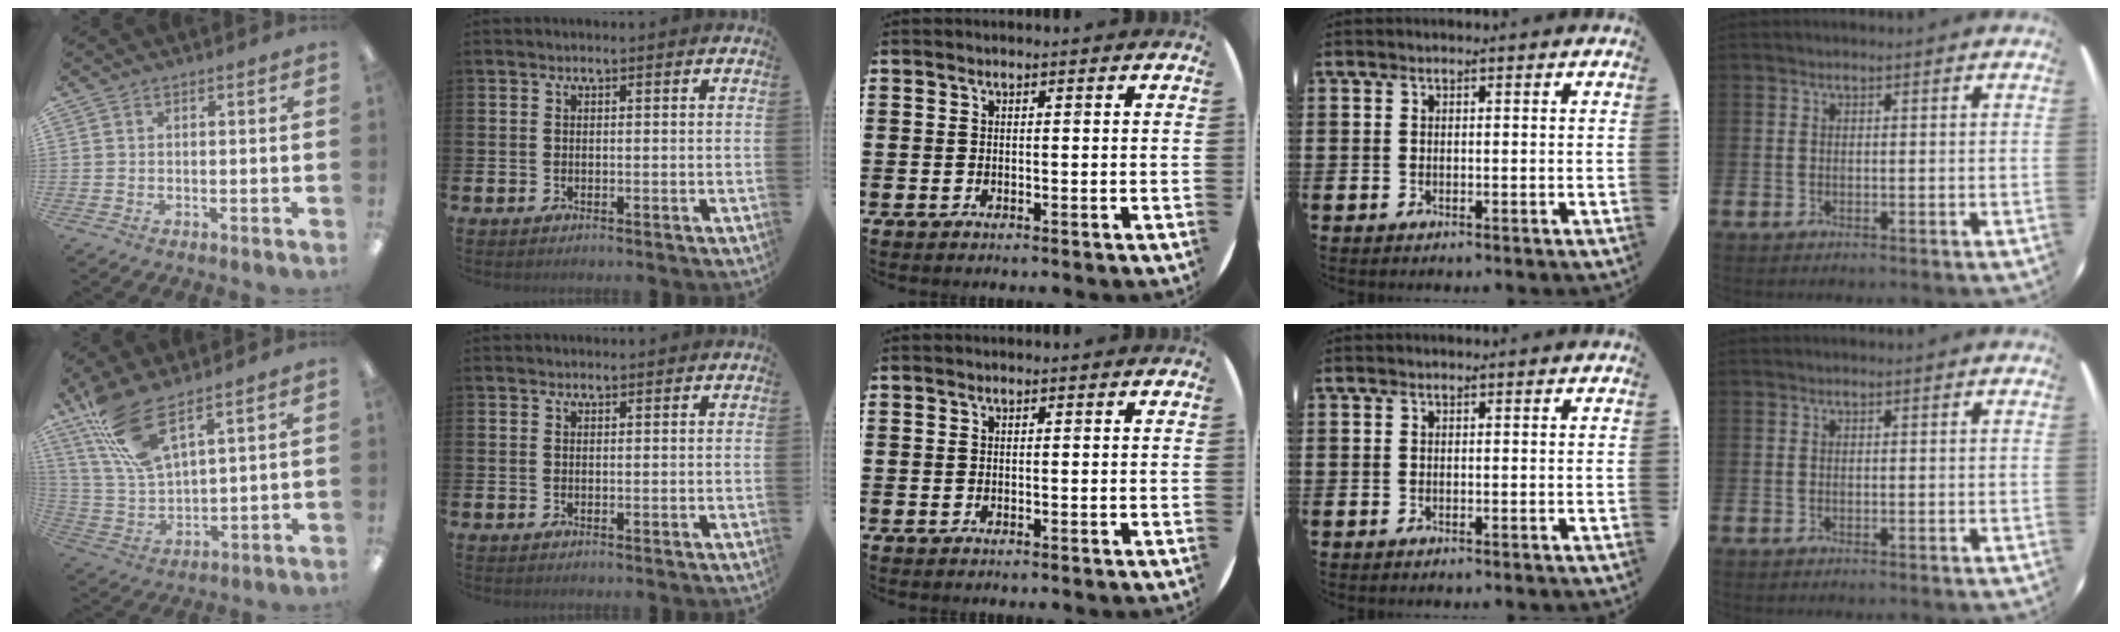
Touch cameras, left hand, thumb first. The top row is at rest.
{"thumb": {"total": 13.8, "force": [9.3, 4.4, 9.2], "torque": [-0.204, -0.034, 0.171]}, "index": {"total": 0.8, "force": [0.8, 0.1, 0.0], "torque": [0.009, -0.002, 0.013]}}